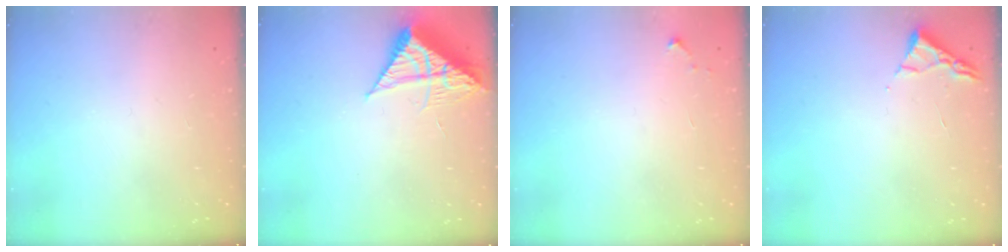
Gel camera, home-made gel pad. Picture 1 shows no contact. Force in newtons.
{"total": 8.8, "press": 8.8, "slide": 1.0}
{"total": 2.6, "press": 2.6, "slide": 0.4}
{"total": 3.0, "press": 2.9, "slide": 0.4}